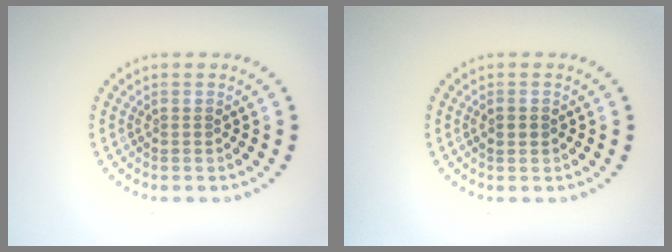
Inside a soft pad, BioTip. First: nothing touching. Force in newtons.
{"total": 1.3, "press": 1.3, "slide": 0.1}